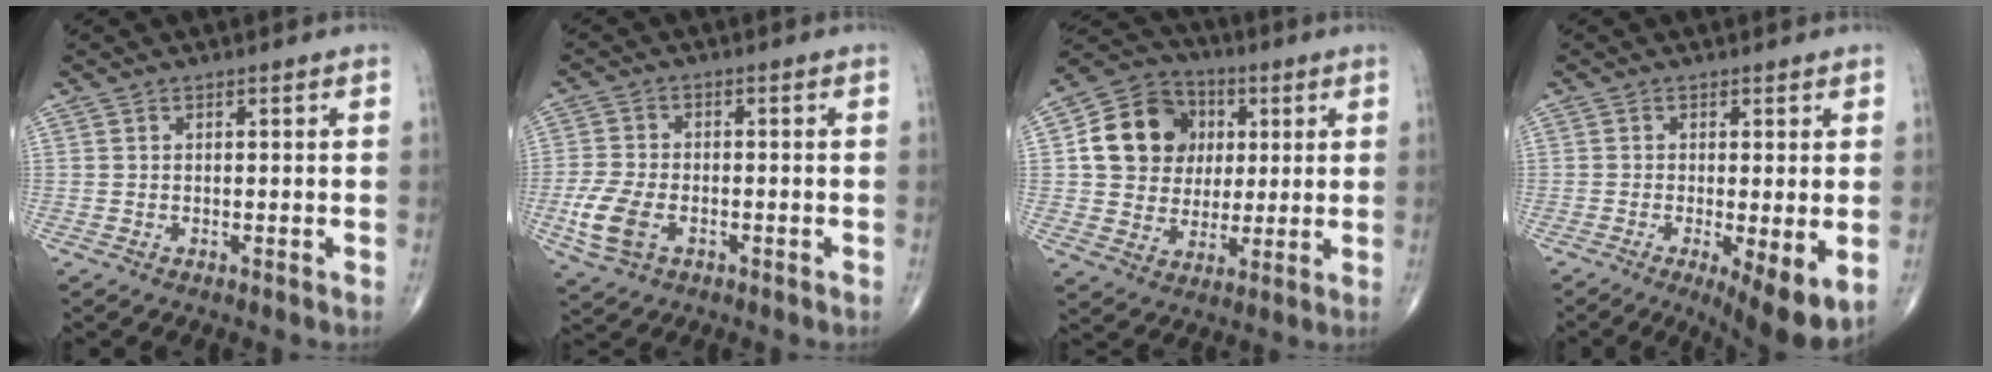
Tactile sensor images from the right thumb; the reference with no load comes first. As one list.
[{"total": 7.7, "force": [-2.6, 4.7, 5.6], "torque": [-0.126, 0.006, -0.047]}, {"total": 14.9, "force": [3.0, 12.9, 7.0], "torque": [-0.090, 0.007, 0.052]}, {"total": 9.3, "force": [-2.3, 2.3, 8.7], "torque": [-0.131, -0.026, -0.034]}]